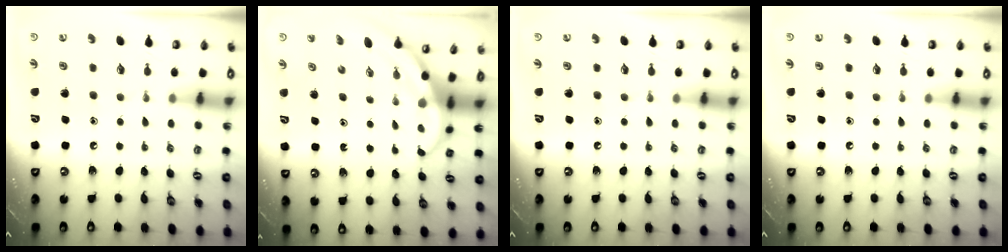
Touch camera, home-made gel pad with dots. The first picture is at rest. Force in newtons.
{"total": 3.9, "press": 3.9, "slide": 0.2}
{"total": 0.0}
{"total": 0.0}